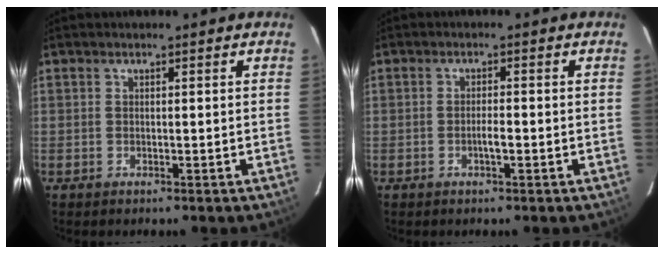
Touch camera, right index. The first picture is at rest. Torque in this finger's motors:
{"motor_torque": [0.15, -0.09, 0.08, 0.02]}